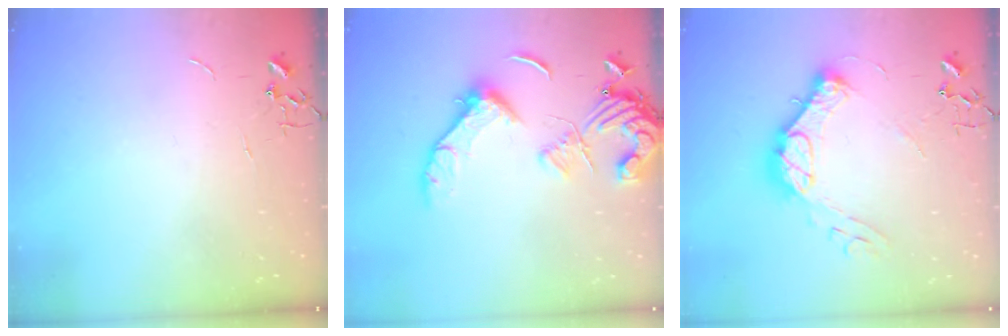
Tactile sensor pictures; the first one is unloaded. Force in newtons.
{"total": 14.5, "press": 14.4, "slide": 2.0}
{"total": 15.7, "press": 15.6, "slide": 1.5}